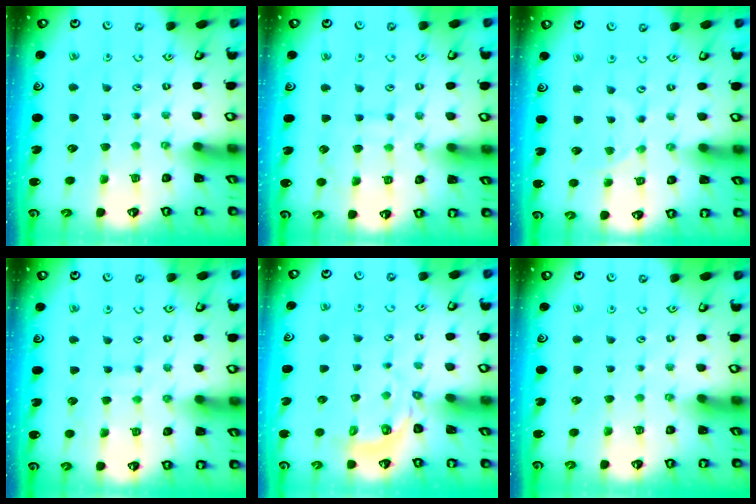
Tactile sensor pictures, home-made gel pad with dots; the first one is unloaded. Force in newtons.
{"total": 8.0, "press": 8.0, "slide": 0.6}
{"total": 0.6, "press": 0.5, "slide": 0.2}
{"total": 6.2, "press": 6.2, "slide": 0.5}
{"total": 3.4, "press": 2.6, "slide": 2.2}
{"total": 0.0}